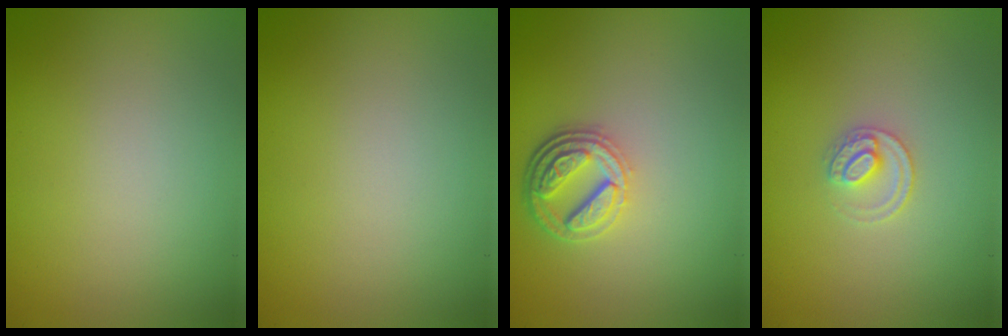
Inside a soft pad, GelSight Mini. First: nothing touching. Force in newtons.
{"total": 0.0}
{"total": 4.4, "press": 3.4, "slide": 2.8}
{"total": 2.1, "press": 2.1, "slide": 0.2}